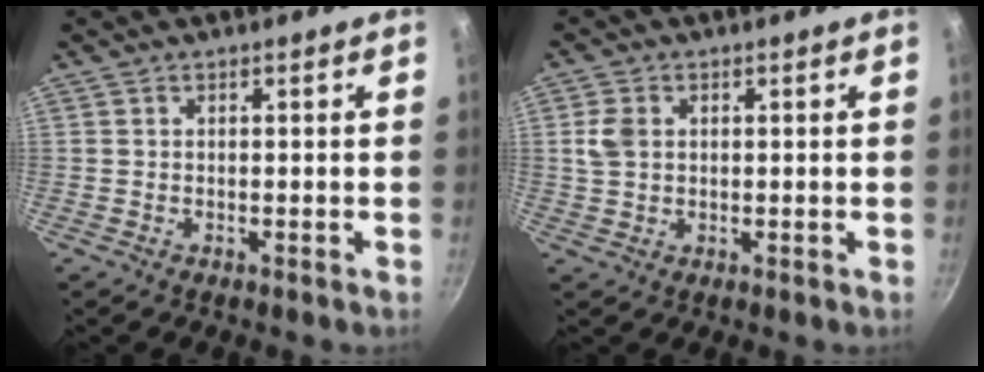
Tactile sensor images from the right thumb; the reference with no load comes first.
{"total": 3.9, "force": [0.7, 2.9, 2.4], "torque": [-0.042, 0.003, 0.012]}